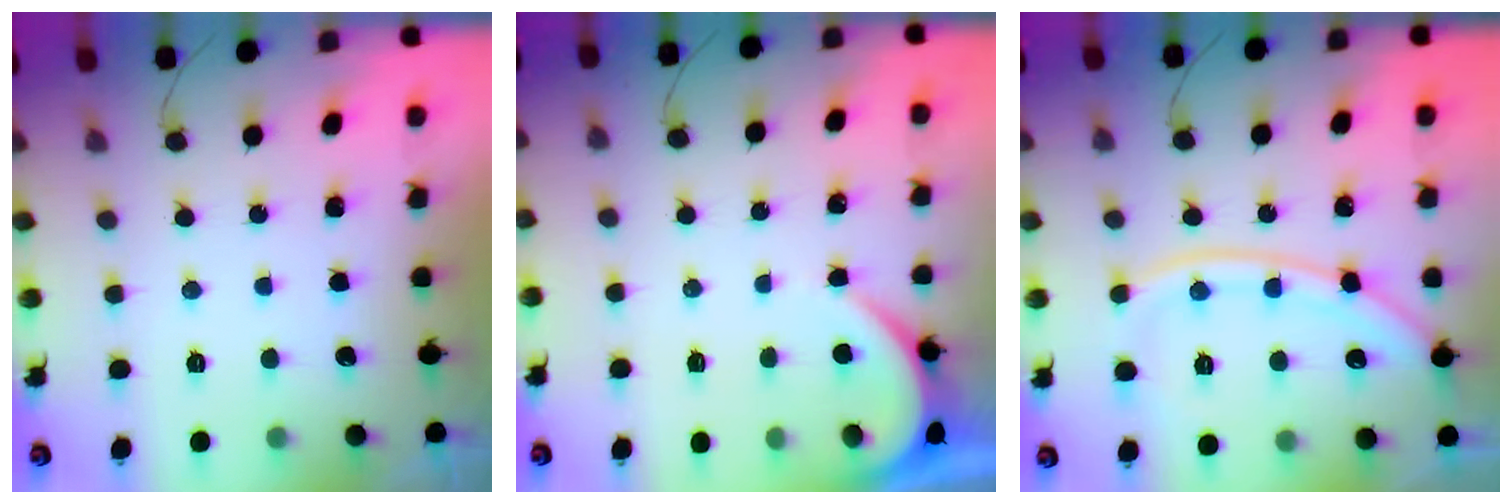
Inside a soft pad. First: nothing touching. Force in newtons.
{"total": 2.6, "press": 2.6, "slide": 0.2}
{"total": 12.0, "press": 11.9, "slide": 1.5}